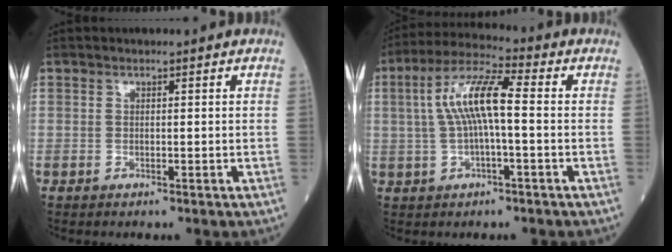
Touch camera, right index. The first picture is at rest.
{"total": 9.2, "force": [0.5, 1.6, 9.1], "torque": [-0.185, 0.027, 0.005]}